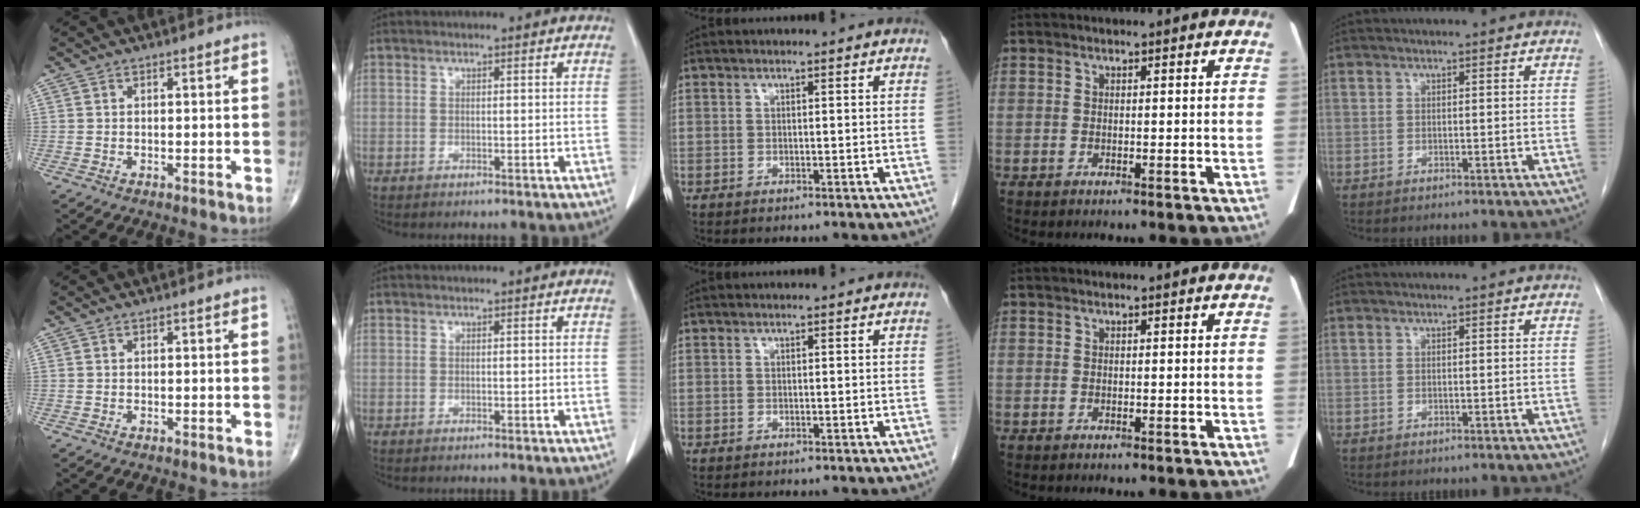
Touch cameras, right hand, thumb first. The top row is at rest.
{}